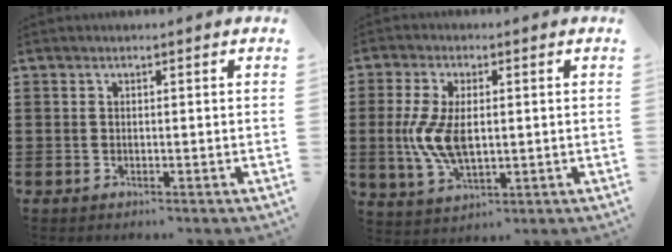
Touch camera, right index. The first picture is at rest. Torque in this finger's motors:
{"motor_torque": [1.08, 1.06, 0.85, 0.21]}